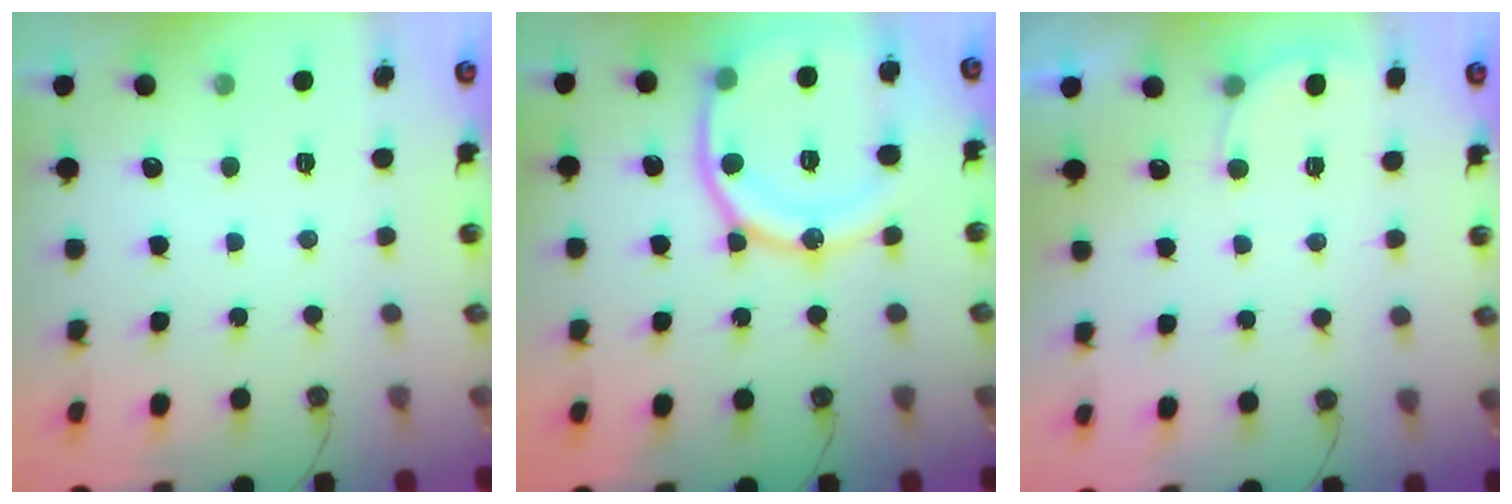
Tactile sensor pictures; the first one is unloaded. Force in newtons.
{"total": 19.3, "press": 19.2, "slide": 2.1}
{"total": 3.8, "press": 3.7, "slide": 0.7}